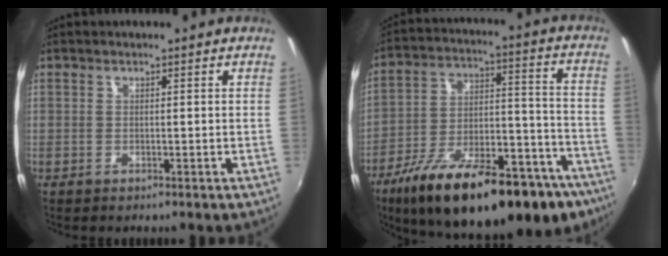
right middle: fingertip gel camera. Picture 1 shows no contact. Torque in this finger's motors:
{"motor_torque": [1.65, -0.49, 0.51, 0.21]}